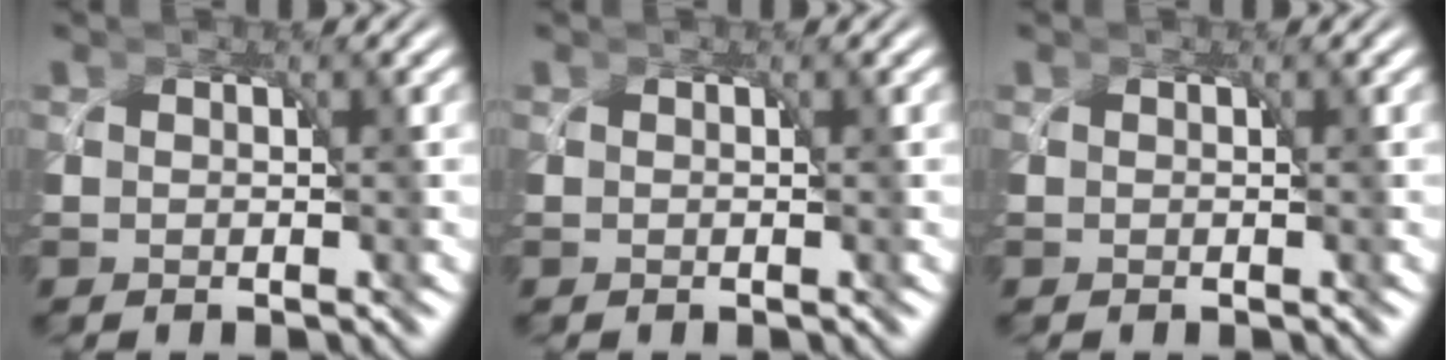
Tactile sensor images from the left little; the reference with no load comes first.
{"total": 0.0}
{"total": 0.0}